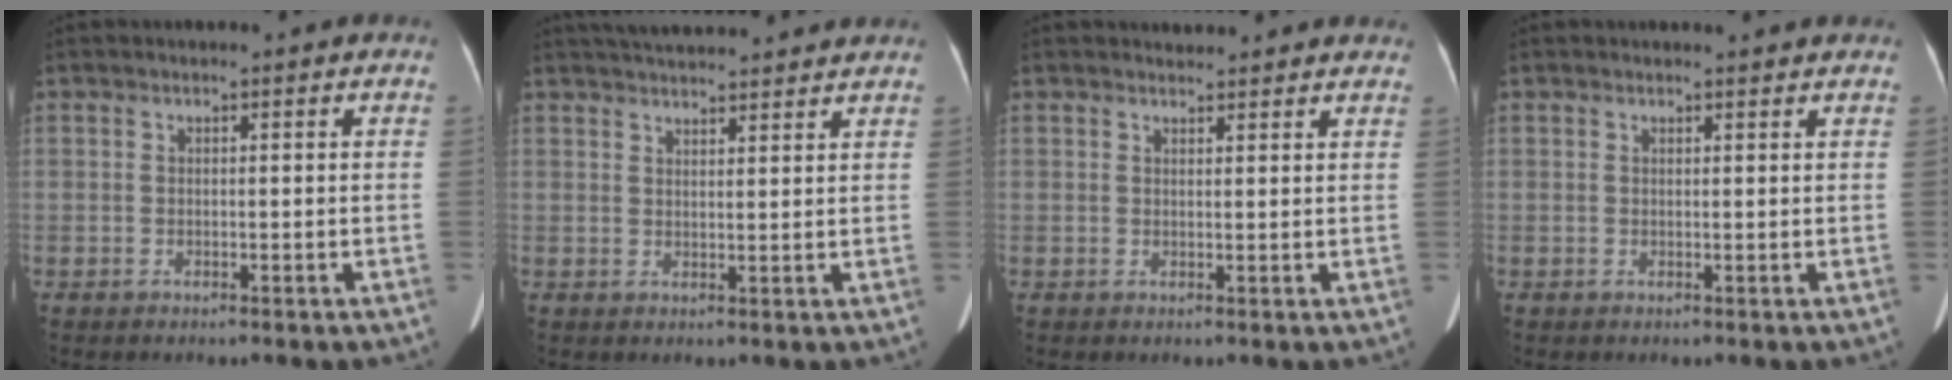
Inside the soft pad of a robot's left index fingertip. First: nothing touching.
{"total": 12.2, "force": [11.2, 1.5, 4.6], "torque": [-0.074, 0.038, 0.156]}
{"total": 4.9, "force": [4.7, 1.2, 0.8], "torque": [-0.006, 0.018, 0.046]}
{"total": 1.9, "force": [1.9, 0.2, 0.4], "torque": [-0.011, 0.003, 0.021]}